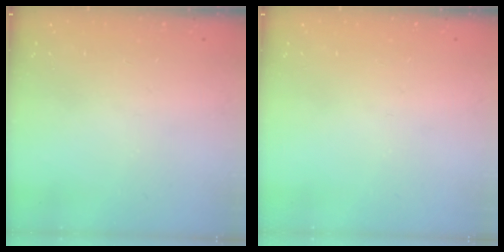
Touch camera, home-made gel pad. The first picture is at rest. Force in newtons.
{"total": 0.0}